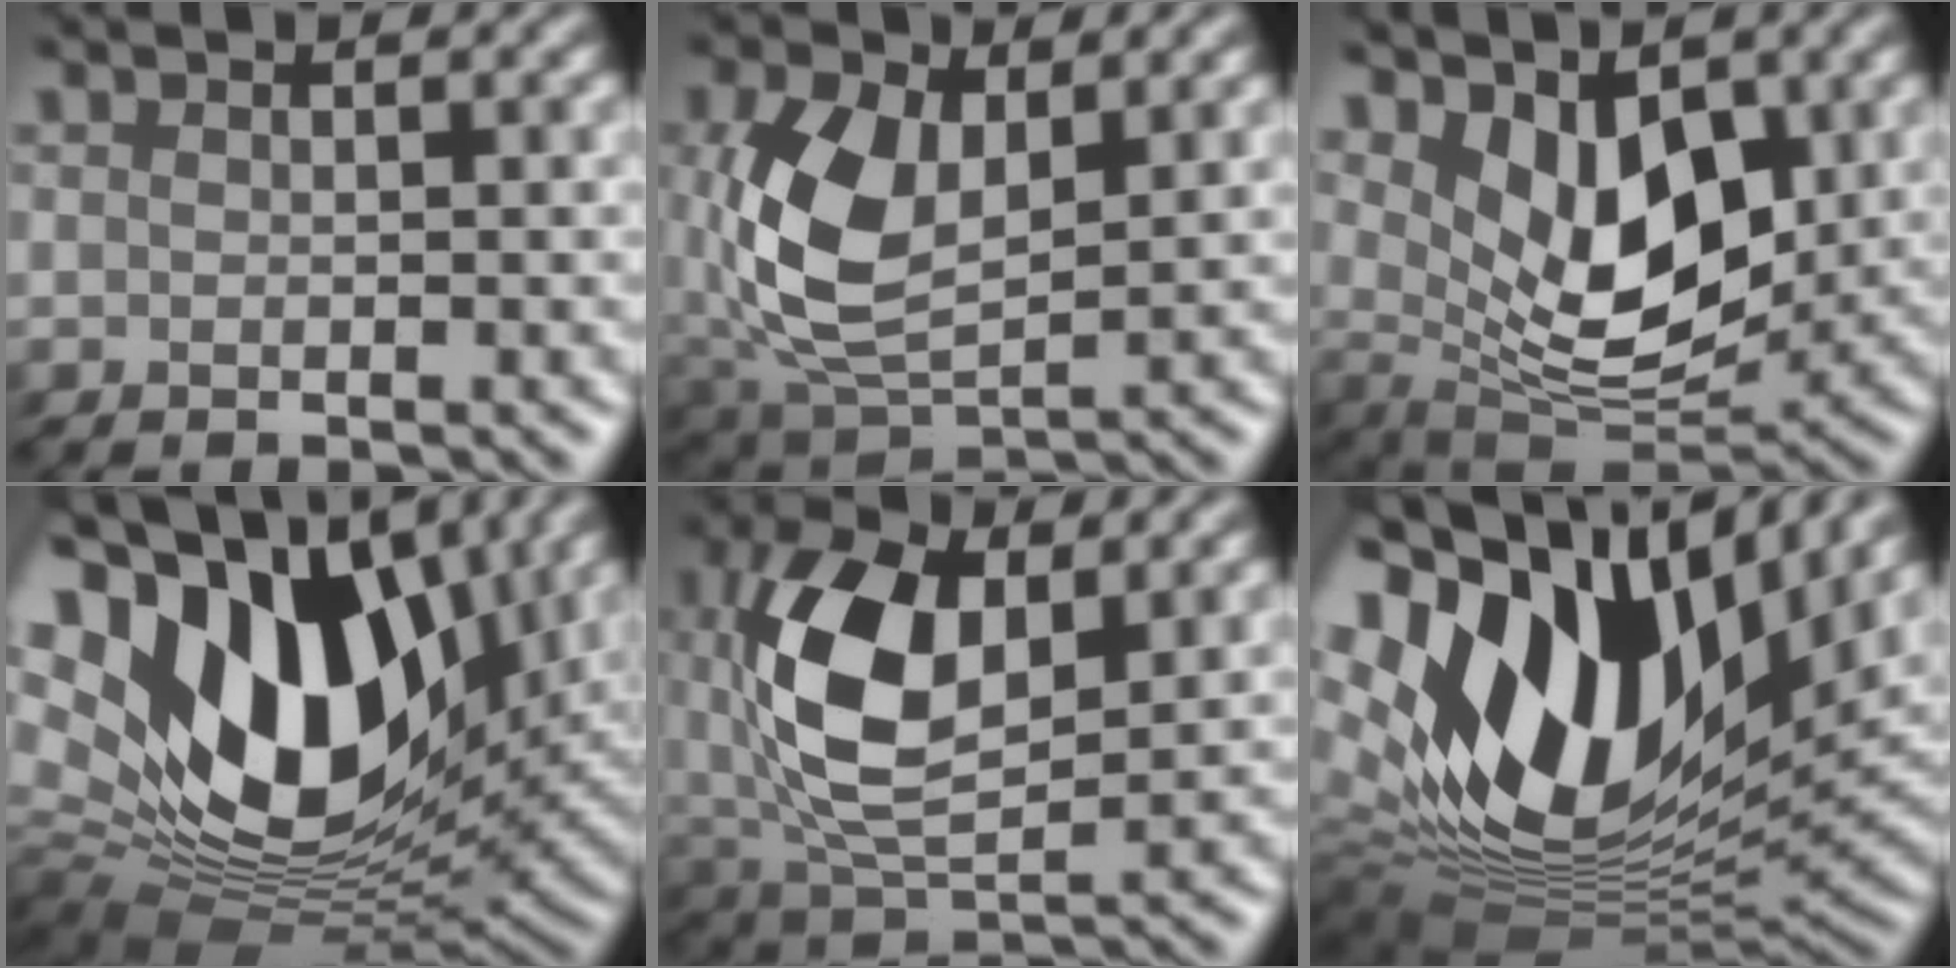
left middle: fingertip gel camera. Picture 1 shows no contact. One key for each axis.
{"total": 6.9, "fx": 0.6, "fy": 4.0, "fz": 5.6, "tx": -0.147, "ty": -0.002, "tz": 0.011}
{"total": 8.1, "fx": 2.1, "fy": 4.6, "fz": 6.3, "tx": -0.115, "ty": -0.012, "tz": 0.030}
{"total": 19.4, "fx": 5.8, "fy": 11.8, "fz": 14.2, "tx": -0.305, "ty": 0.009, "tz": 0.105}
{"total": 9.2, "fx": 1.4, "fy": 5.1, "fz": 7.5, "tx": -0.179, "ty": 0.004, "tz": 0.022}
{"total": 17.5, "fx": 6.3, "fy": 10.2, "fz": 12.7, "tx": -0.289, "ty": 0.004, "tz": 0.111}